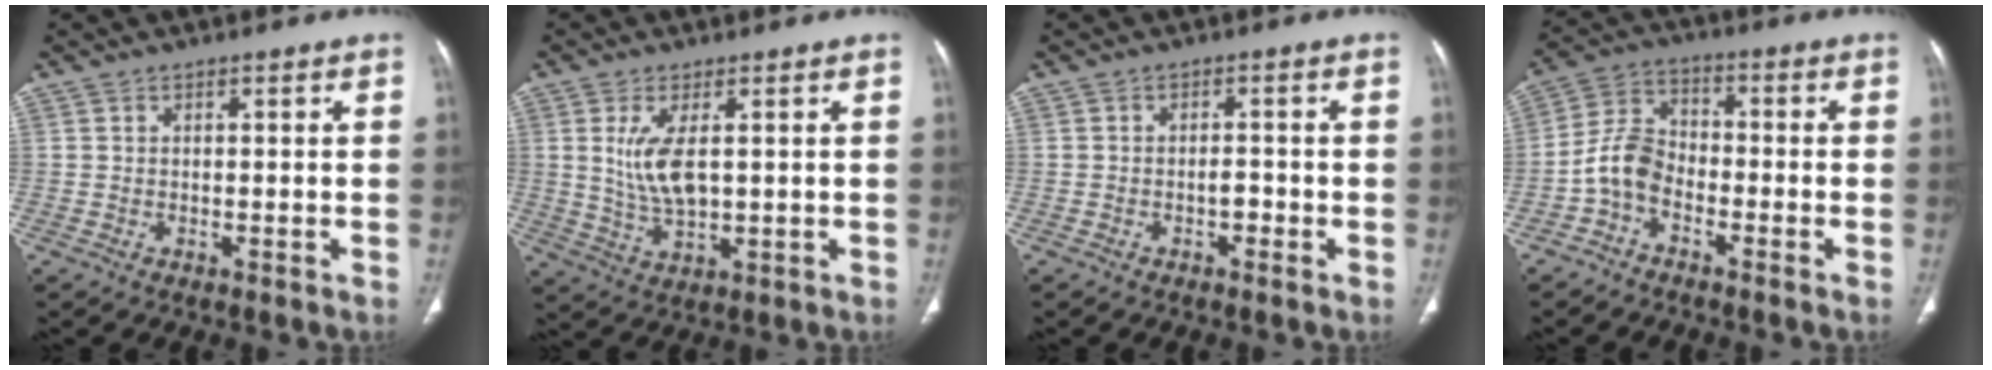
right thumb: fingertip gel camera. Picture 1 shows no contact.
{"total": 7.4, "force": [1.4, 3.3, 6.5], "torque": [-0.133, -0.013, 0.038]}
{"total": 1.8, "force": [-0.9, 1.0, 1.3], "torque": [-0.011, 0.007, -0.016]}
{"total": 6.9, "force": [-3.1, 4.5, 4.3], "torque": [-0.079, 0.031, -0.075]}